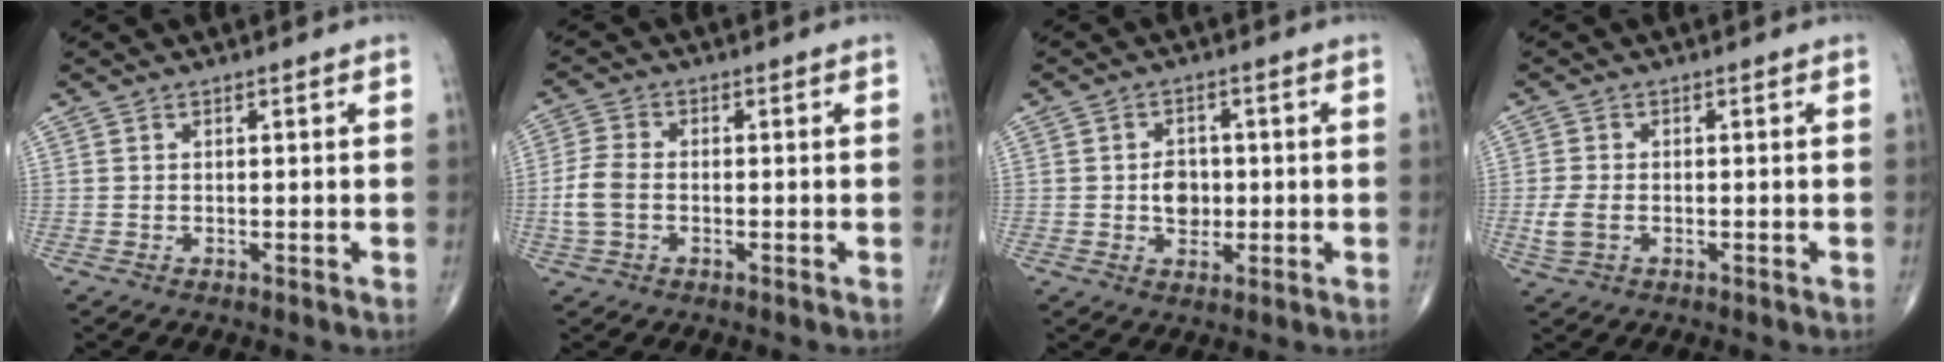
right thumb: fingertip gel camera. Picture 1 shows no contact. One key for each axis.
{"total": 5.4, "fx": -1.0, "fy": 3.4, "fz": 4.0, "tx": -0.095, "ty": 0.015, "tz": -0.024}
{"total": 4.9, "fx": -0.3, "fy": 3.8, "fz": 3.1, "tx": -0.026, "ty": 0.004, "tz": -0.005}
{"total": 3.7, "fx": -0.9, "fy": 2.3, "fz": 2.8, "tx": -0.069, "ty": 0.005, "tz": -0.015}